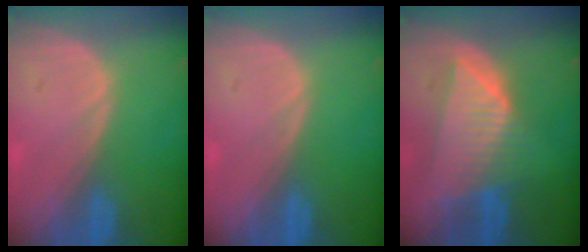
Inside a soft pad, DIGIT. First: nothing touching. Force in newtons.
{"total": 0.0}
{"total": 8.4, "press": 7.6, "slide": 3.7}